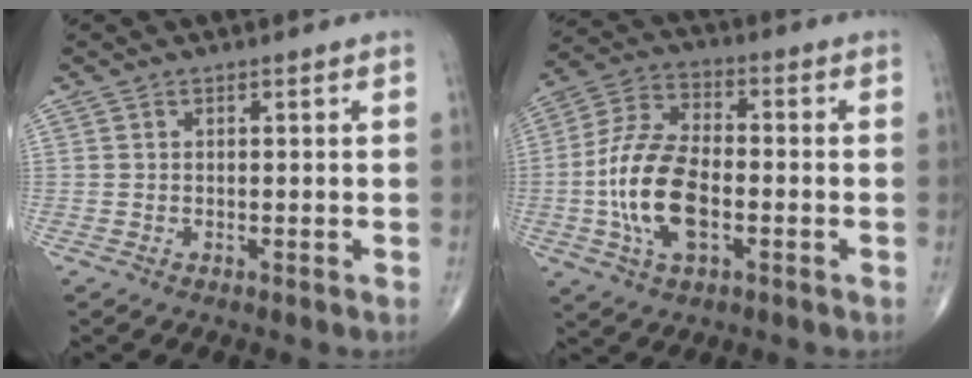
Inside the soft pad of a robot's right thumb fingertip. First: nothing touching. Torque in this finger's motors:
{"motor_torque": [-0.21, 0.70, 1.39, -0.01, 0.17]}